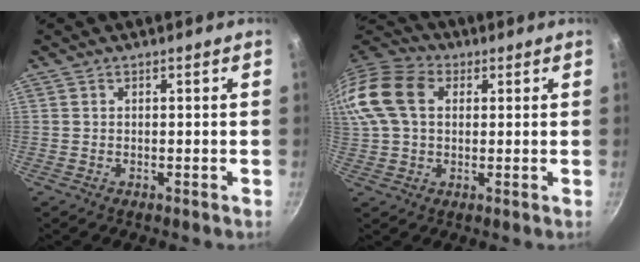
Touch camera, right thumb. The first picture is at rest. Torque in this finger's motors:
{"motor_torque": [0.32, 1.43, 0.68, -0.61, 0.17]}